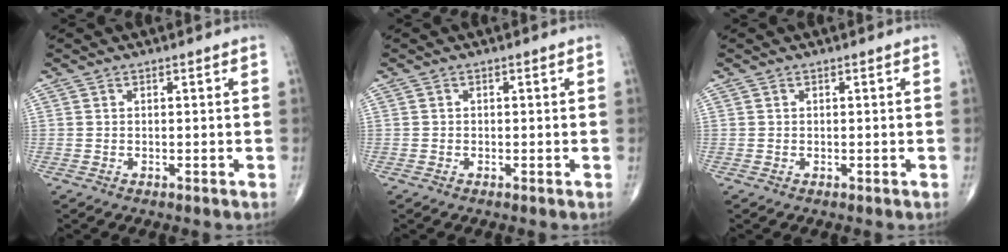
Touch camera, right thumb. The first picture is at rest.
{"total": 0.0}
{"total": 0.0}